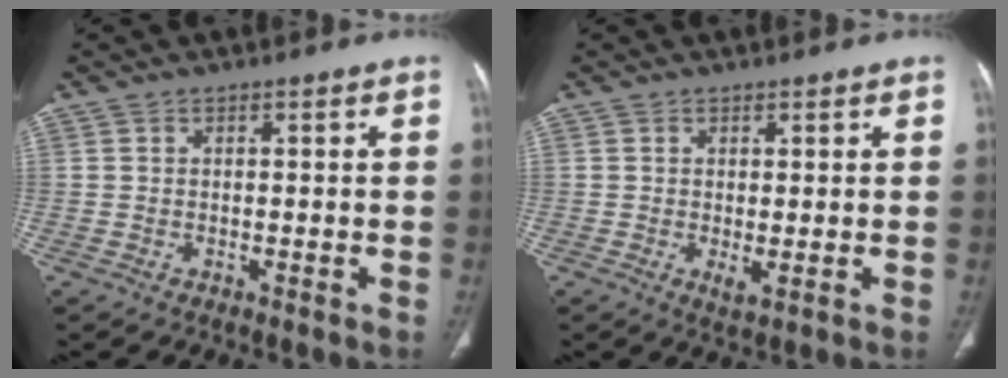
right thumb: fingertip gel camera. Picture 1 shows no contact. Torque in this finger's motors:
{"motor_torque": [1.21, 0.38, -0.17, -0.06, 0.02]}